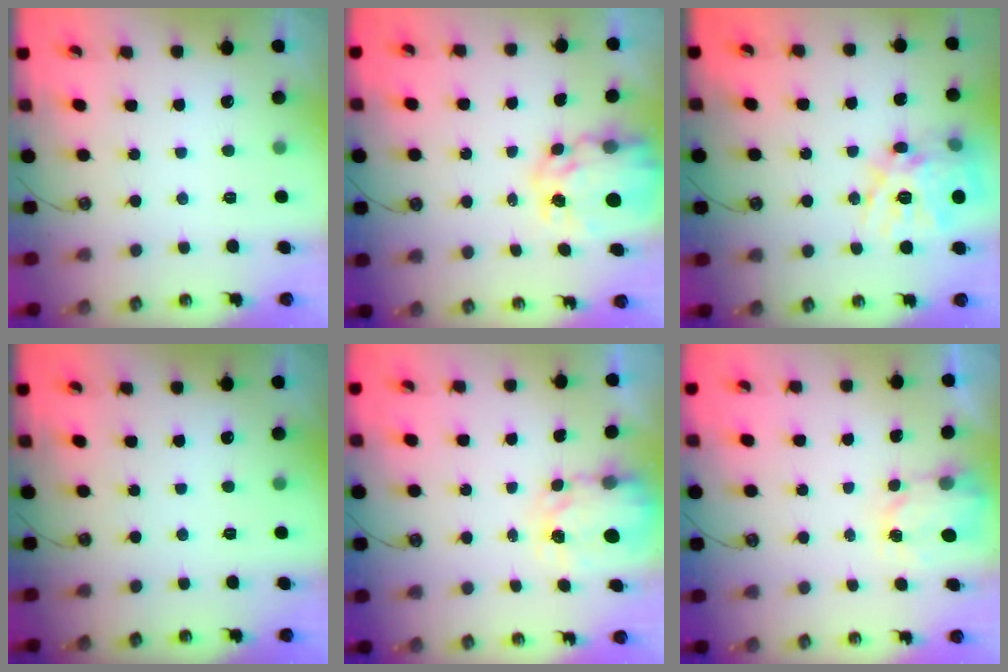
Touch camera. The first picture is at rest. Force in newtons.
{"total": 9.9, "press": 9.9, "slide": 0.8}
{"total": 20.0, "press": 19.8, "slide": 2.8}
{"total": 0.0}
{"total": 3.9, "press": 3.9, "slide": 0.3}
{"total": 2.7, "press": 2.6, "slide": 0.4}